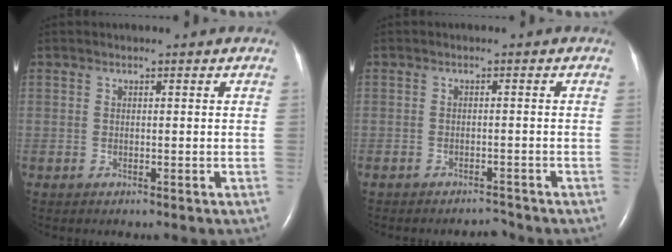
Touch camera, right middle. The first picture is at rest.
{"total": 1.8, "force": [-1.7, 0.3, 0.2], "torque": [-0.001, -0.003, -0.023]}